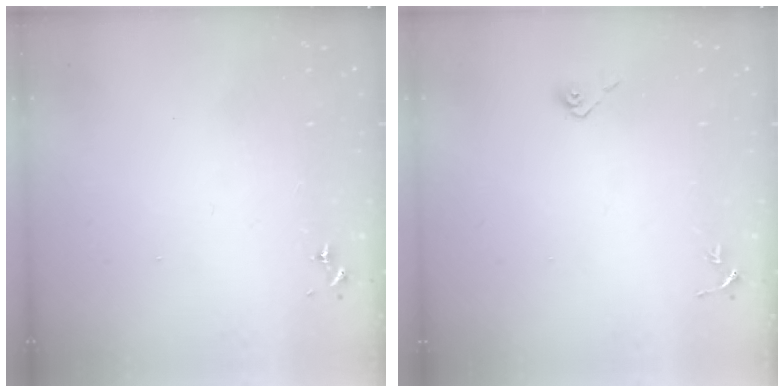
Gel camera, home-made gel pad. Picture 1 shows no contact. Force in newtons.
{"total": 5.0, "press": 4.4, "slide": 2.3}